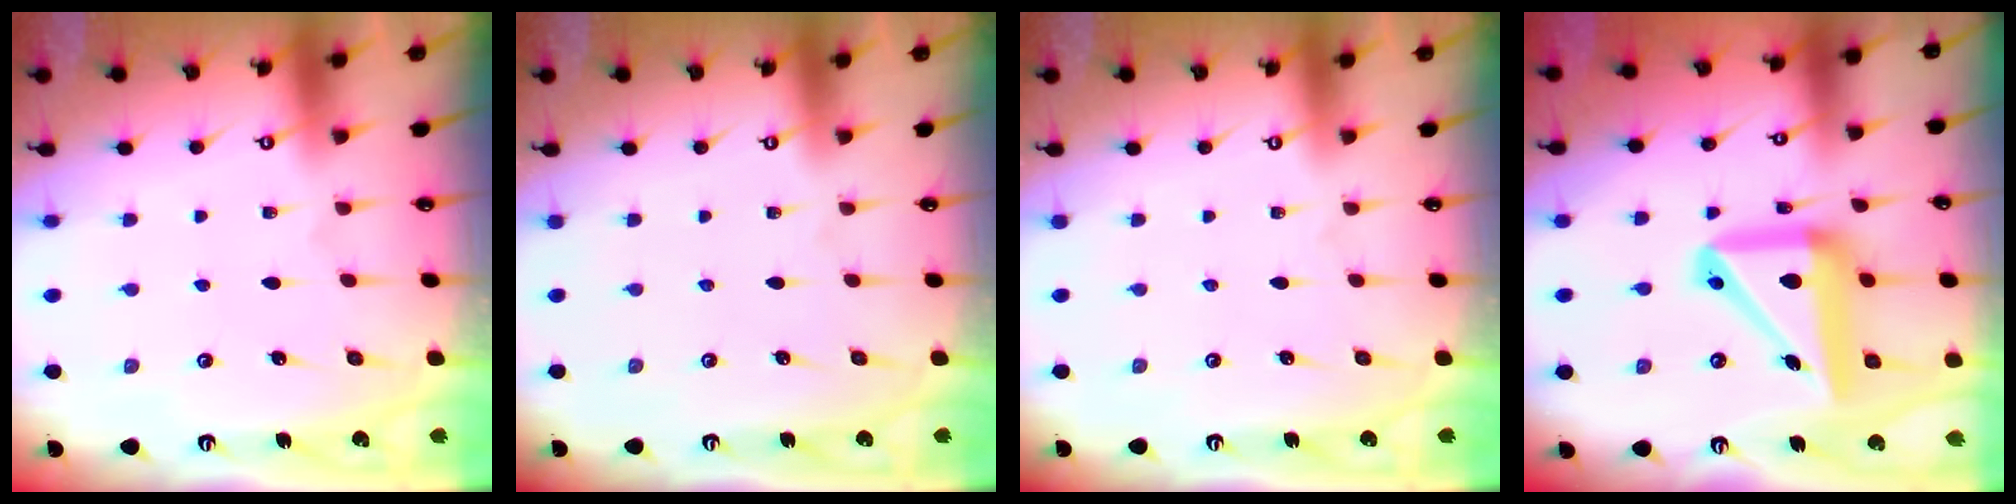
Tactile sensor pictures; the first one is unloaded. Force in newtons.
{"total": 0.0}
{"total": 0.0}
{"total": 17.4, "press": 17.2, "slide": 2.5}